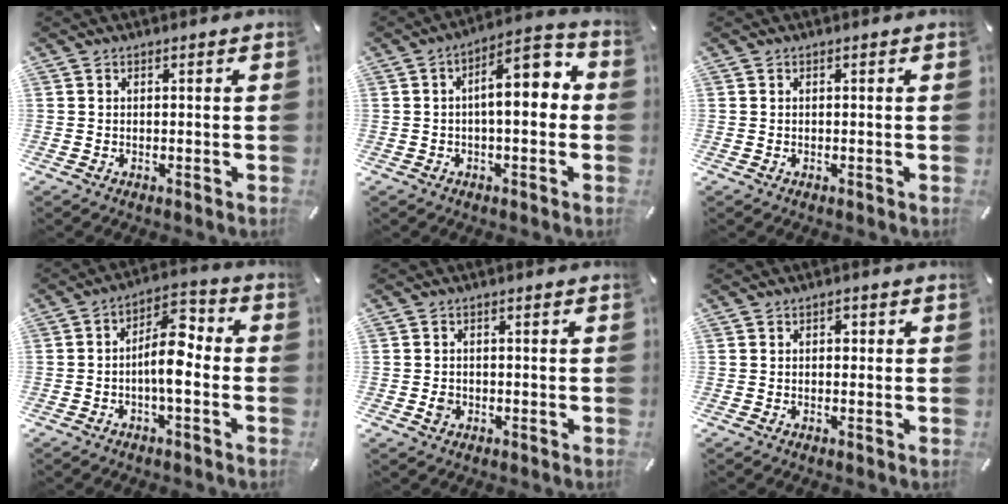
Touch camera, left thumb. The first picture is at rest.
{"total": 10.8, "force": [1.0, 4.7, 9.7], "torque": [-0.130, -0.010, 0.008]}
{"total": 0.0}
{"total": 10.1, "force": [-2.0, 4.4, 8.9], "torque": [-0.154, 0.012, -0.035]}
{"total": 2.4, "force": [-0.6, 2.0, 1.2], "torque": [-0.022, 0.005, -0.012]}
{"total": 1.6, "force": [0.2, 1.2, 1.1], "torque": [-0.006, 0.001, -0.003]}